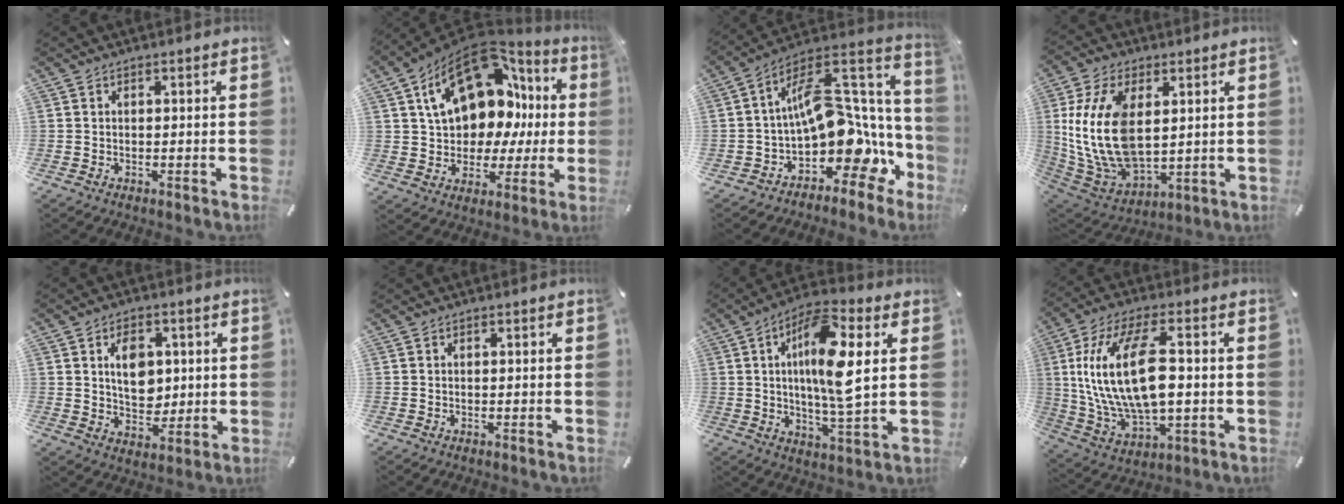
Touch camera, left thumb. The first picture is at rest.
{"total": 19.5, "force": [7.6, 13.2, 12.1], "torque": [-0.195, -0.043, 0.135]}
{"total": 19.1, "force": [0.8, 12.0, 14.8], "torque": [-0.232, -0.042, 0.020]}
{"total": 17.5, "force": [3.0, 11.0, 13.3], "torque": [-0.315, -0.006, 0.056]}
{"total": 8.8, "force": [1.8, 6.6, 5.5], "torque": [-0.081, 0.003, 0.029]}
{"total": 0.0}
{"total": 14.8, "force": [3.0, 4.5, 13.8], "torque": [-0.256, -0.011, 0.043]}
{"total": 20.0, "force": [1.9, 10.0, 17.2], "torque": [-0.366, 0.000, 0.029]}